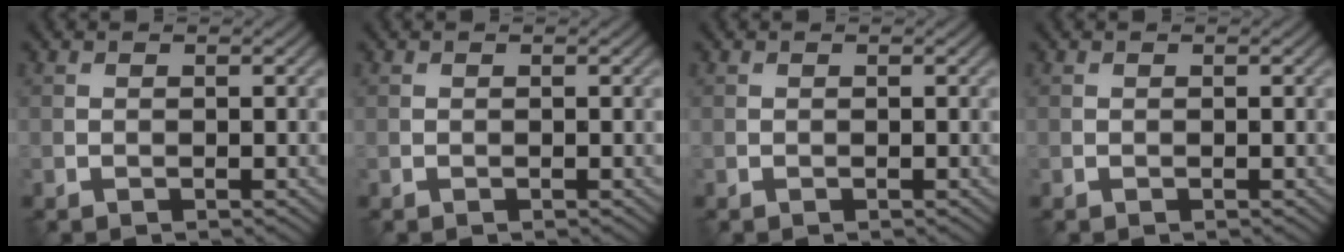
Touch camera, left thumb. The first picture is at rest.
{"total": 0.0}
{"total": 0.0}
{"total": 0.0}